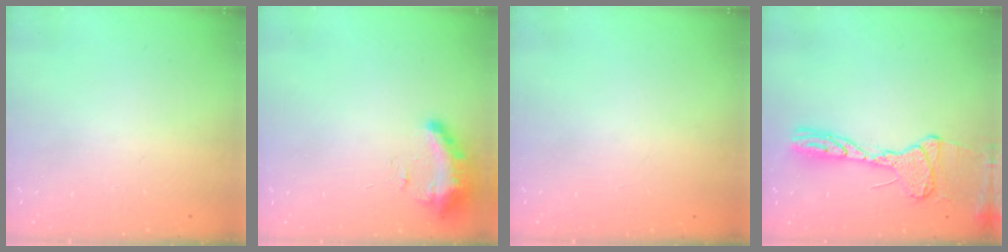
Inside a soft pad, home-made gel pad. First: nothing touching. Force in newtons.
{"total": 8.5, "press": 8.5, "slide": 0.8}
{"total": 0.0}
{"total": 14.3, "press": 14.3, "slide": 0.8}